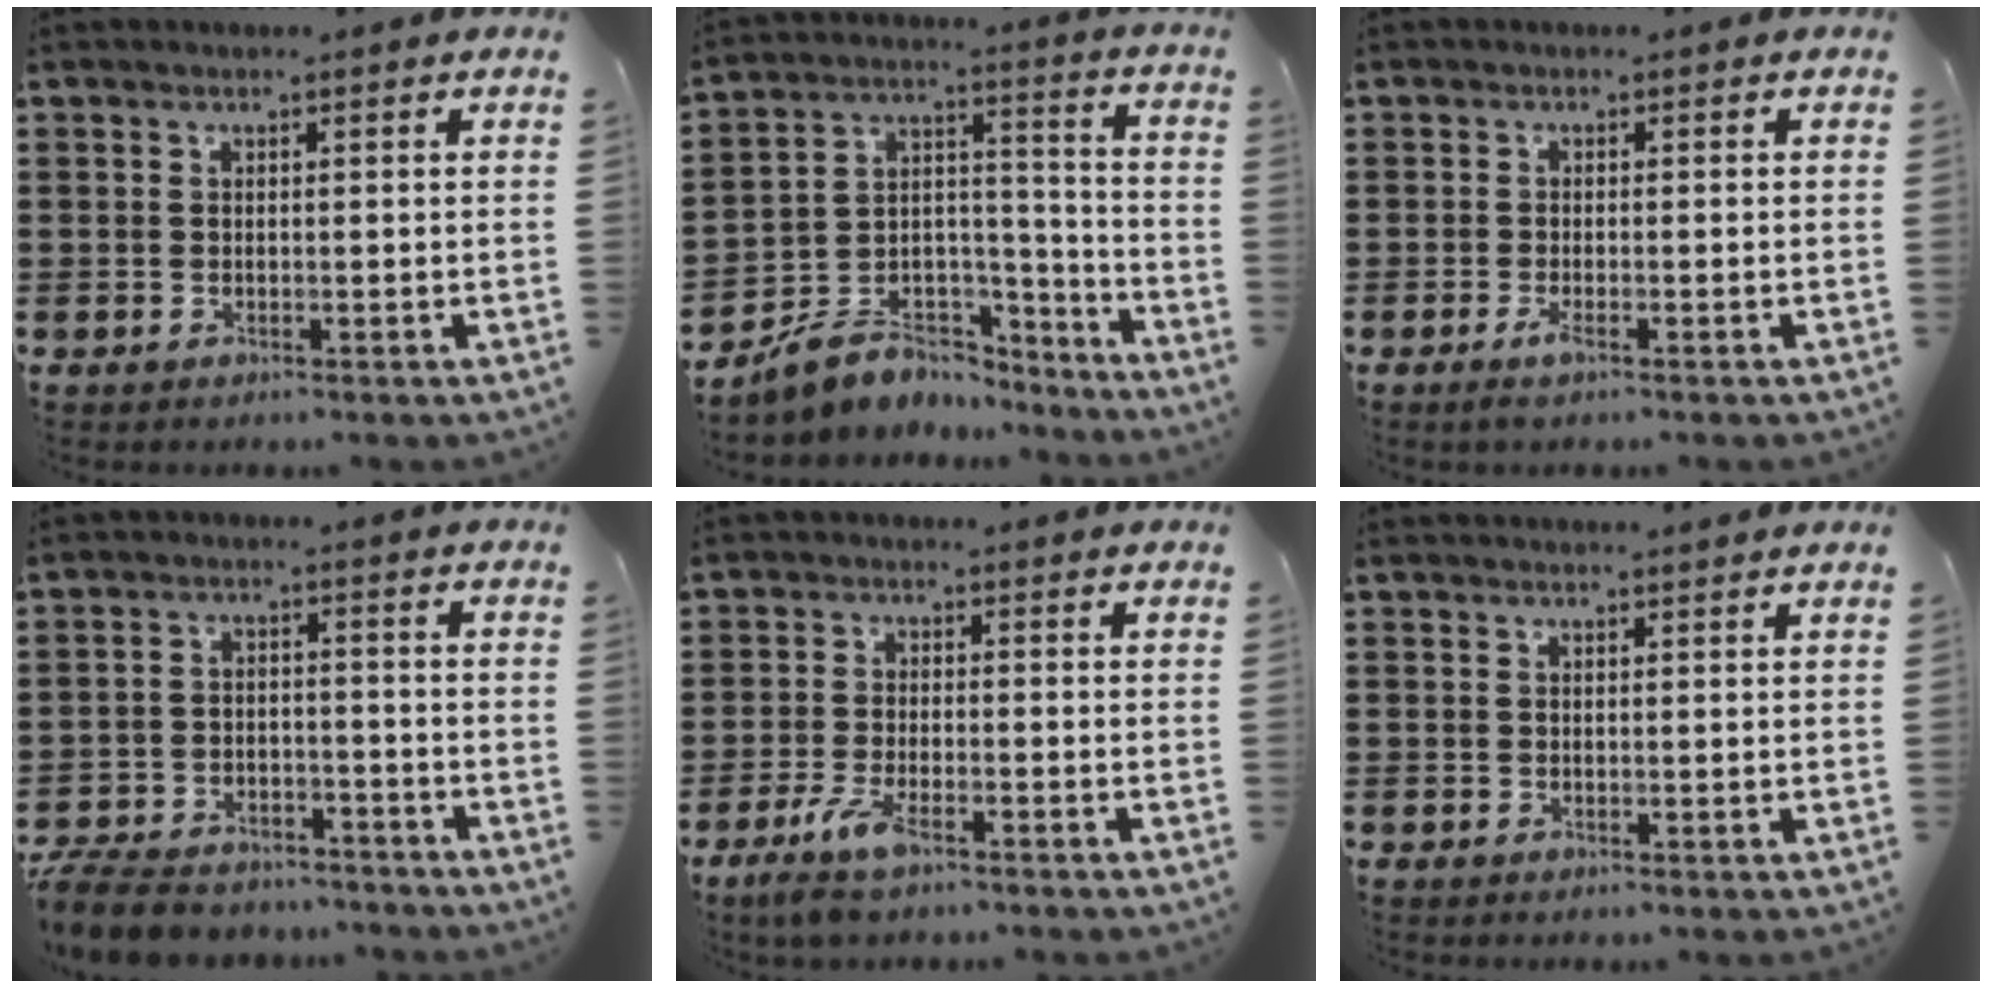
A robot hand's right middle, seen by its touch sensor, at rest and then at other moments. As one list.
[{"total": 6.2, "force": [-5.0, 3.7, -0.4], "torque": [-0.011, 0.002, -0.096]}, {"total": 2.1, "force": [-1.0, 0.4, 1.9], "torque": [-0.045, -0.007, -0.022]}, {"total": 6.9, "force": [-6.5, 1.6, 1.6], "torque": [-0.042, 0.010, -0.131]}, {"total": 5.1, "force": [-3.4, 1.3, 3.7], "torque": [-0.085, -0.010, -0.066]}, {"total": 0.6, "force": [0.6, -0.1, 0.0], "torque": [0.000, -0.002, 0.011]}]